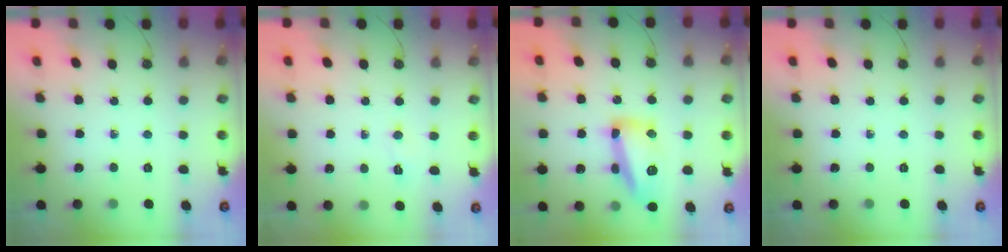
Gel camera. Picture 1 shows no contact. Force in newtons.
{"total": 2.6, "press": 2.6, "slide": 0.6}
{"total": 14.3, "press": 14.3, "slide": 0.9}
{"total": 0.0}